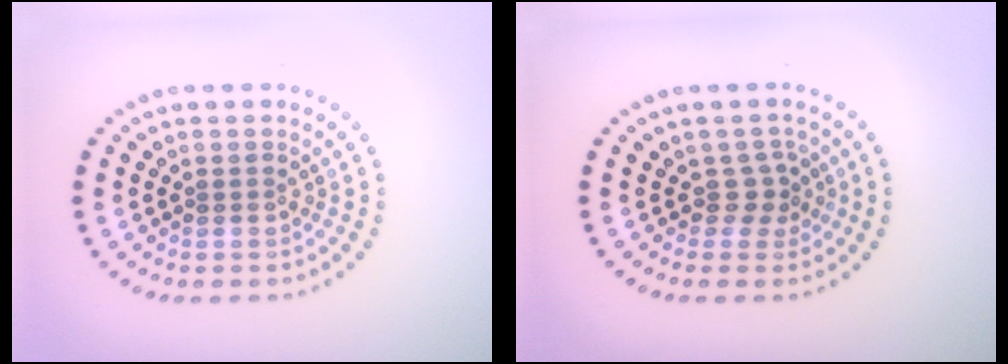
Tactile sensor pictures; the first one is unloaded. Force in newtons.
{"total": 1.9, "press": 1.3, "slide": 1.4}